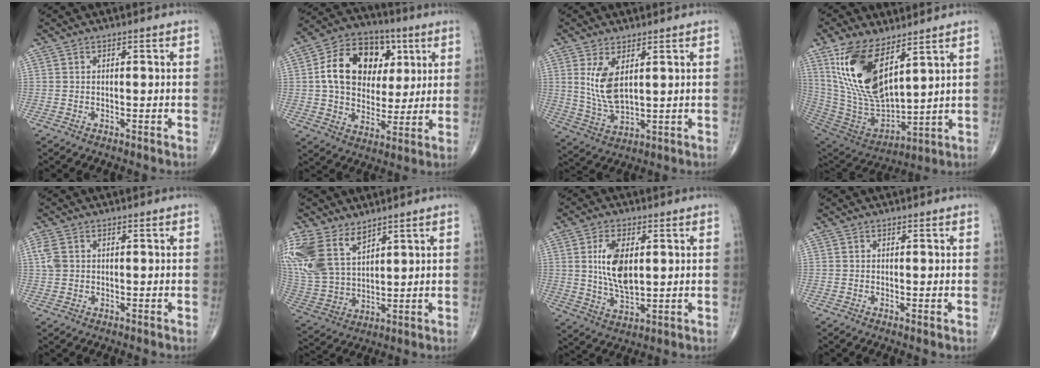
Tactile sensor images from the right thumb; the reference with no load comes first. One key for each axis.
{"total": 18.1, "fx": 4.3, "fy": 13.5, "fz": 11.3, "tx": -0.161, "ty": 0.006, "tz": 0.070}
{"total": 7.9, "fx": 2.5, "fy": 3.6, "fz": 6.6, "tx": -0.131, "ty": -0.018, "tz": 0.062}
{"total": 19.3, "fx": 9.2, "fy": 8.5, "fz": 14.7, "tx": -0.280, "ty": -0.047, "tz": 0.198}
{"total": 3.1, "fx": 0.7, "fy": 2.3, "fz": 2.0, "tx": -0.052, "ty": 0.004, "tz": 0.017}
{"total": 17.4, "fx": 9.9, "fy": 10.3, "fz": 10.0, "tx": -0.237, "ty": -0.018, "tz": 0.210}
{"total": 10.1, "fx": 2.0, "fy": 5.2, "fz": 8.5, "tx": -0.154, "ty": -0.014, "tz": 0.043}
{"total": 0.6, "fx": 0.0, "fy": 0.1, "fz": 0.5, "tx": -0.010, "ty": -0.003, "tz": -0.003}